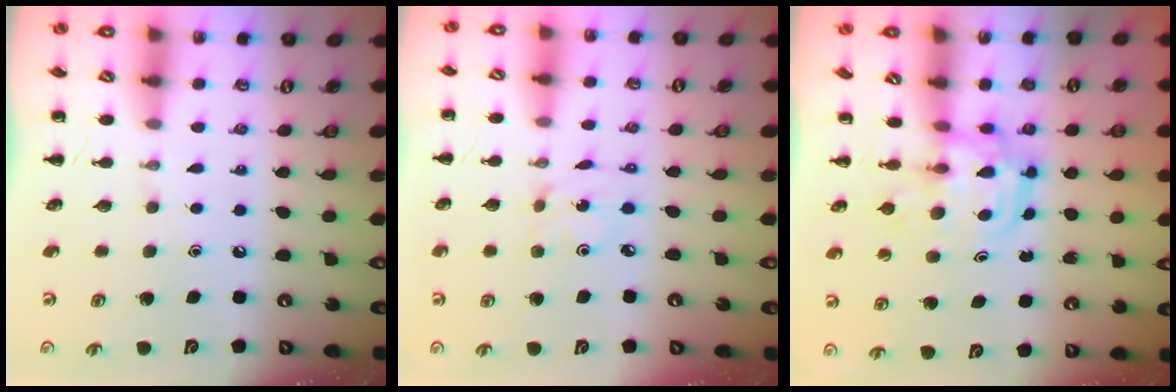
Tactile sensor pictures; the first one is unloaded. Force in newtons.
{"total": 1.0, "press": 1.0, "slide": 0.2}
{"total": 2.9, "press": 2.9, "slide": 0.3}